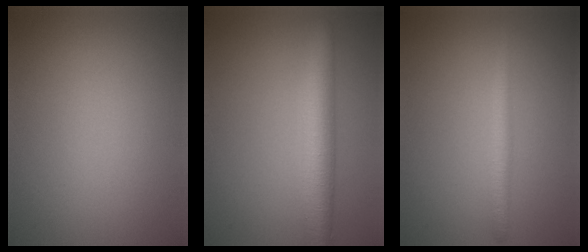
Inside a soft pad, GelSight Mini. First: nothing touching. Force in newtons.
{"total": 5.9, "press": 5.9, "slide": 0.2}
{"total": 2.2, "press": 2.2, "slide": 0.1}